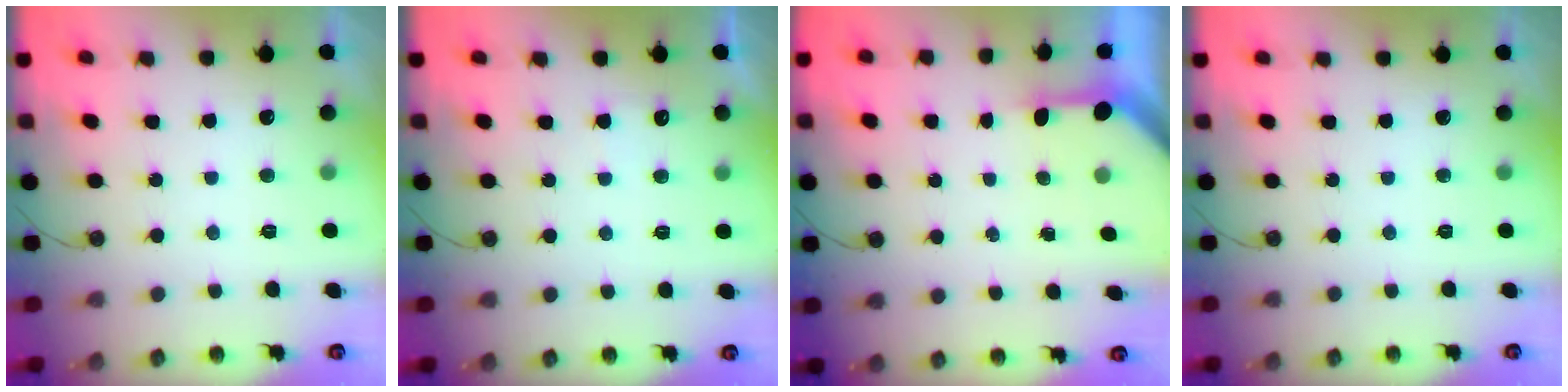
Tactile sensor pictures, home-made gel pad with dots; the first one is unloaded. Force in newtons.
{"total": 4.9, "press": 4.8, "slide": 0.6}
{"total": 3.0, "press": 3.0, "slide": 0.2}
{"total": 0.0}